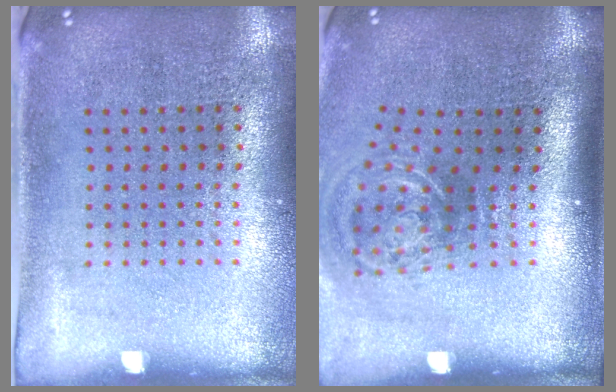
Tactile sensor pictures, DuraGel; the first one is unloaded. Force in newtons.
{"total": 2.2, "press": 1.4, "slide": 1.7}